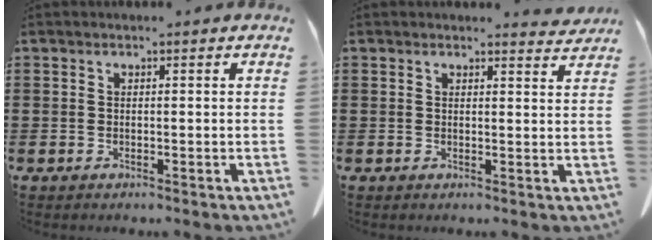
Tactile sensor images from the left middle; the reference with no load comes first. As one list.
[{"total": 2.2, "force": [2.2, 0.2, 0.3], "torque": [-0.004, -0.009, 0.039]}]